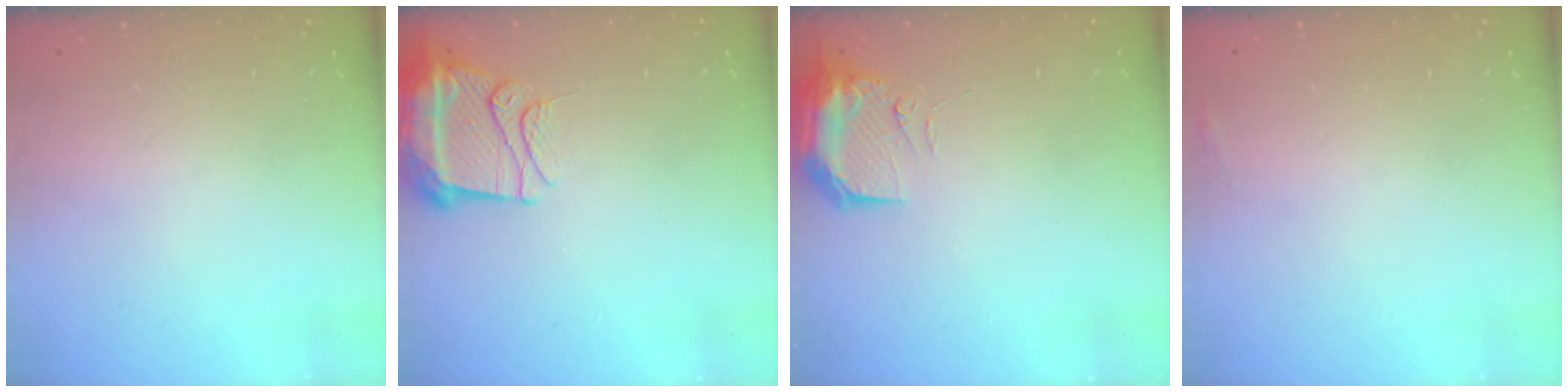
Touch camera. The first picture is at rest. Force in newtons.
{"total": 13.1, "press": 13.1, "slide": 1.4}
{"total": 14.8, "press": 11.3, "slide": 9.5}
{"total": 9.7, "press": 4.2, "slide": 8.8}